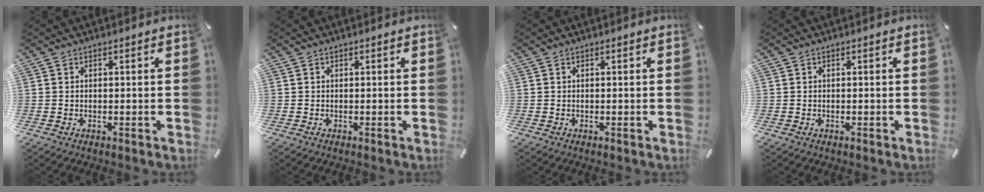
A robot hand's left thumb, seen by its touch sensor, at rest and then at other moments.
{"total": 0.0}
{"total": 0.0}
{"total": 0.0}